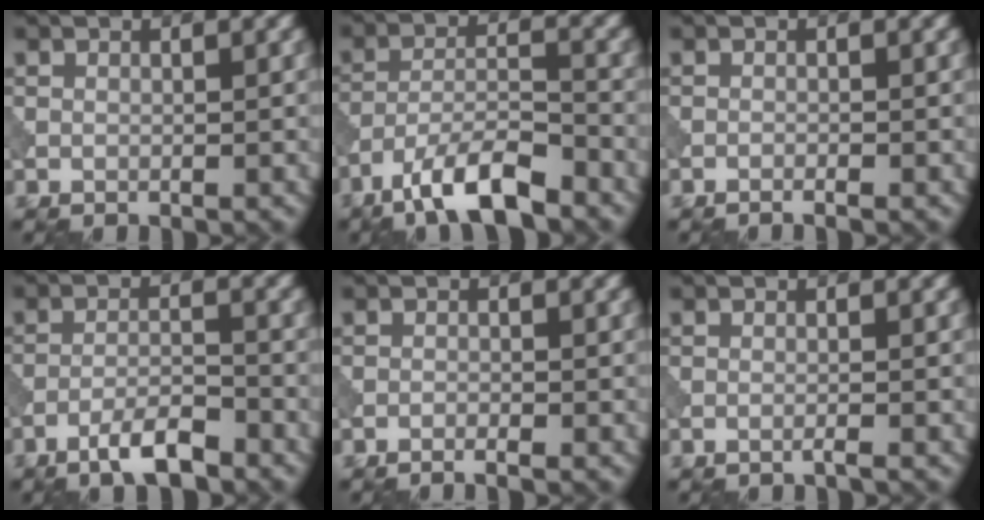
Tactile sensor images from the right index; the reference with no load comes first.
{"total": 7.2, "force": [-5.3, 1.9, 4.5], "torque": [-0.077, 0.003, -0.102]}
{"total": 0.8, "force": [-0.6, 0.0, 0.5], "torque": [-0.009, 0.001, -0.014]}
{"total": 3.9, "force": [-2.9, 0.7, 2.5], "torque": [-0.046, 0.006, -0.060]}
{"total": 1.1, "force": [-0.9, 0.0, 0.7], "torque": [-0.015, 0.002, -0.019]}
{"total": 0.9, "force": [-0.6, 0.0, 0.7], "torque": [-0.008, 0.003, -0.017]}